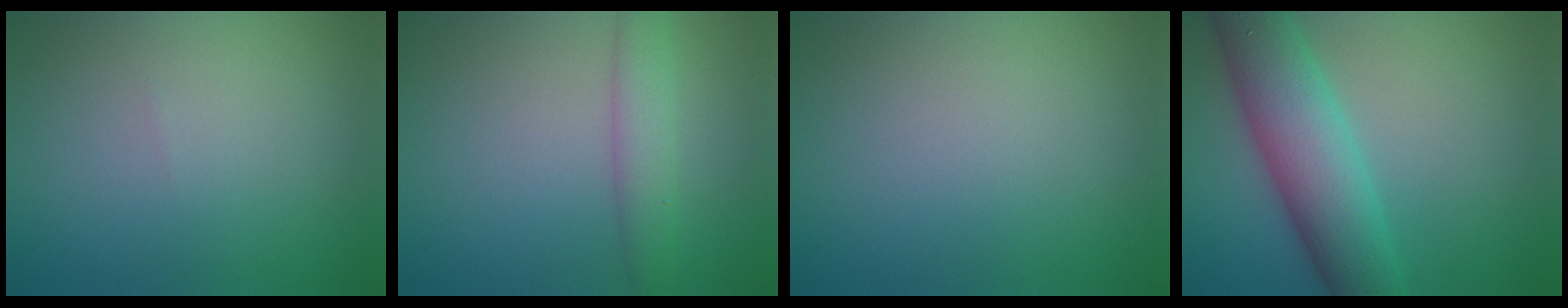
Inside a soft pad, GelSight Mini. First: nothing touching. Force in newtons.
{"total": 2.9, "press": 2.9, "slide": 0.1}
{"total": 0.0}
{"total": 8.2, "press": 8.2, "slide": 0.2}